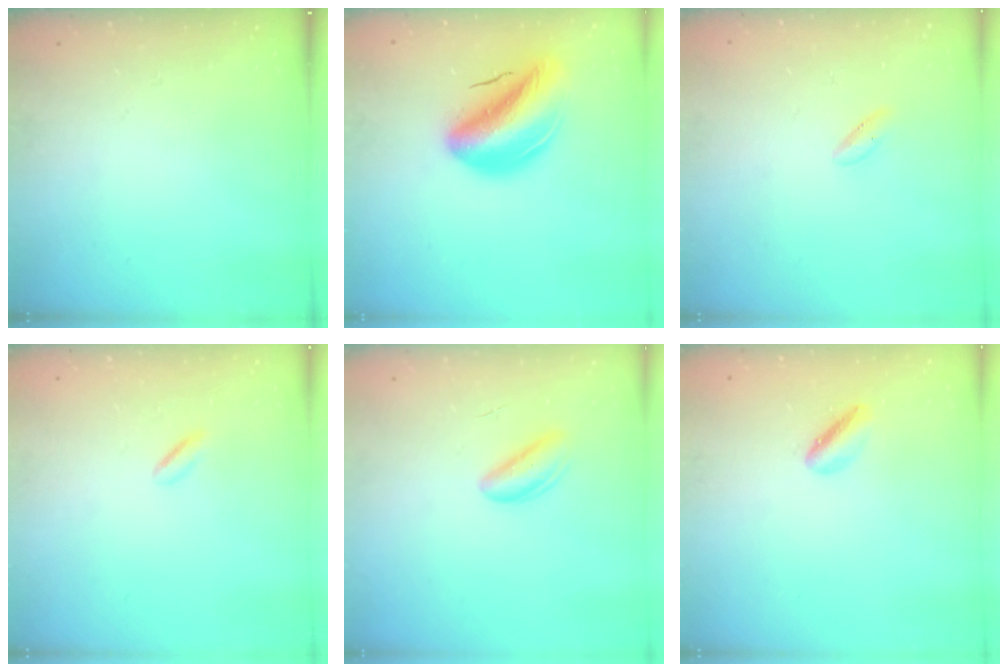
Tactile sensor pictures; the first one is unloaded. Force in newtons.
{"total": 11.7, "press": 11.2, "slide": 3.6}
{"total": 2.0, "press": 1.6, "slide": 1.2}
{"total": 1.8, "press": 1.6, "slide": 0.8}
{"total": 2.7, "press": 2.6, "slide": 0.4}
{"total": 2.0, "press": 2.0, "slide": 0.3}